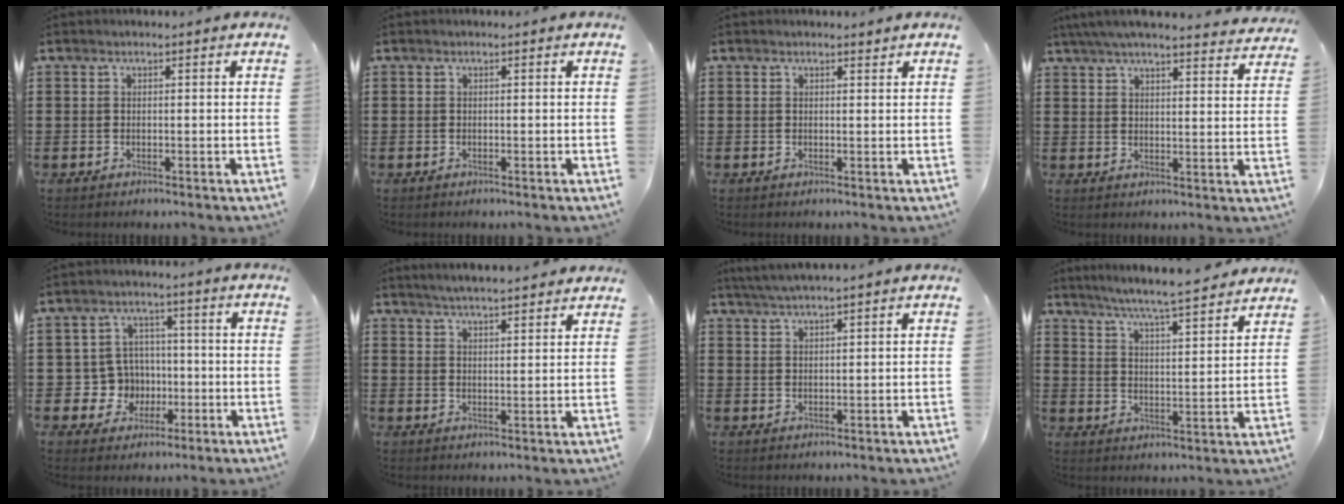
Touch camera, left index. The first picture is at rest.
{"total": 0.0}
{"total": 0.8, "force": [0.8, 0.1, 0.3], "torque": [0.000, -0.002, 0.013]}
{"total": 5.4, "force": [4.9, 0.2, 2.1], "torque": [-0.058, -0.019, 0.088]}
{"total": 6.6, "force": [-0.6, 6.5, 1.5], "torque": [-0.046, 0.011, -0.005]}
{"total": 3.7, "force": [3.6, -0.5, 0.5], "torque": [-0.021, -0.014, 0.064]}
{"total": 2.9, "force": [2.7, -0.4, 1.1], "torque": [-0.028, 0.001, 0.050]}
{"total": 6.0, "force": [5.5, -0.8, 2.1], "torque": [-0.064, -0.041, 0.090]}